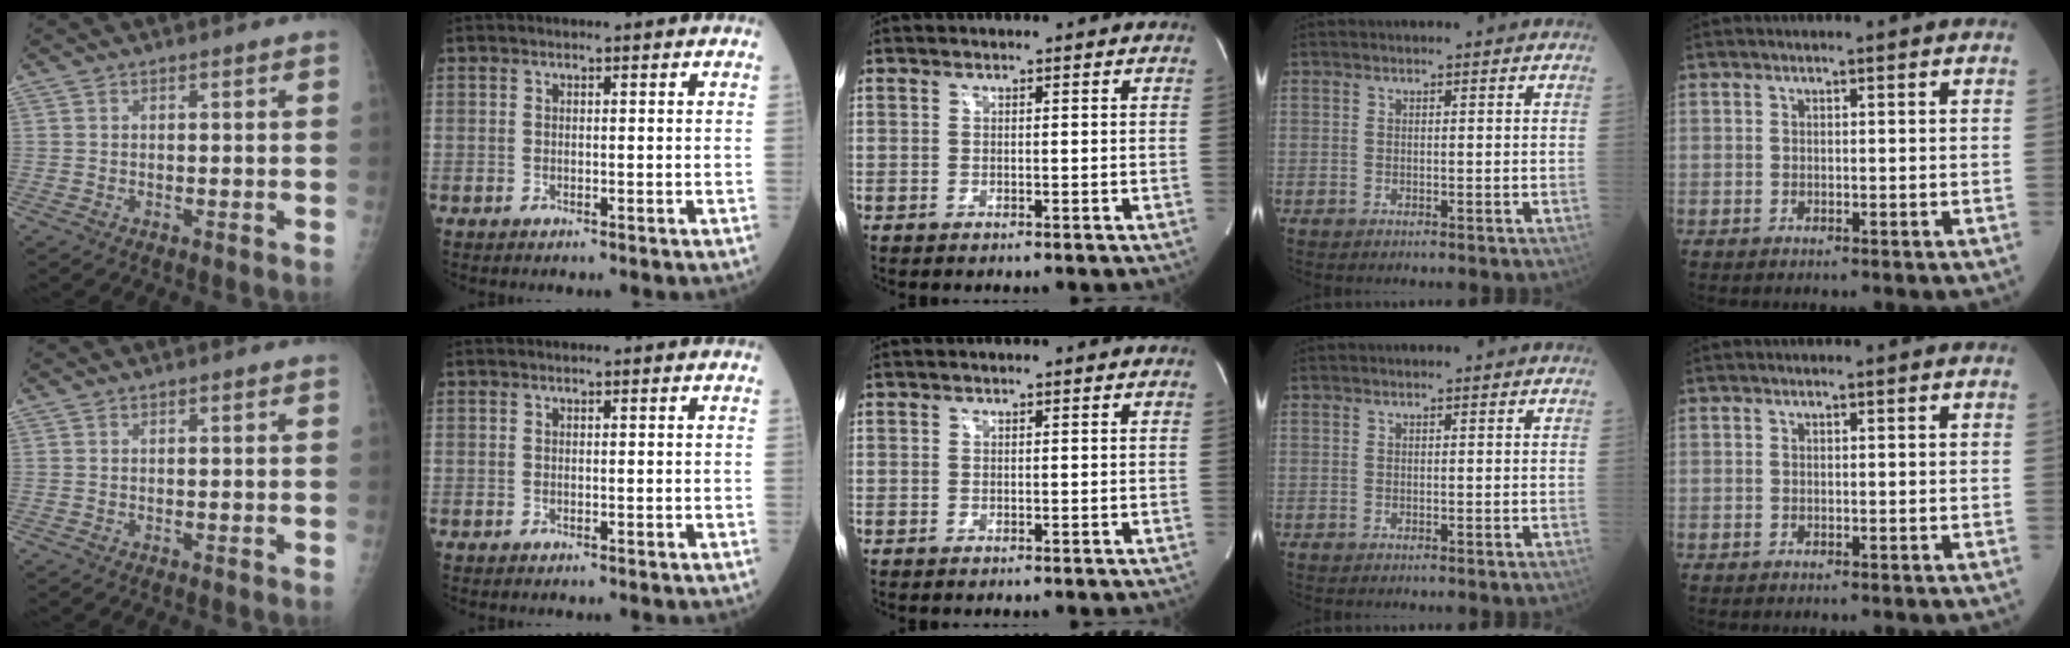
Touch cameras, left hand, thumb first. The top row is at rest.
{}